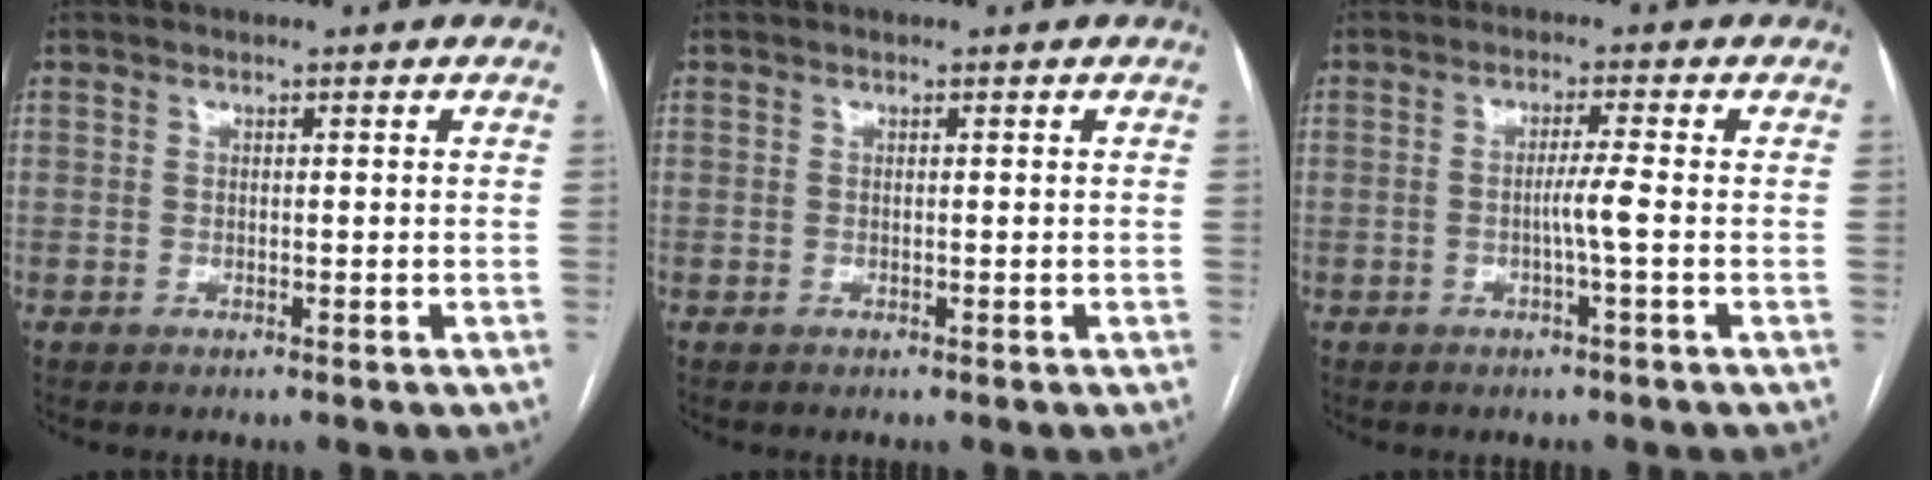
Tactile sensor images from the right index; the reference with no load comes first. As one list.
[{"total": 0.0}, {"total": 2.9, "force": [-0.7, -0.7, 2.8], "torque": [-0.046, -0.001, -0.013]}]